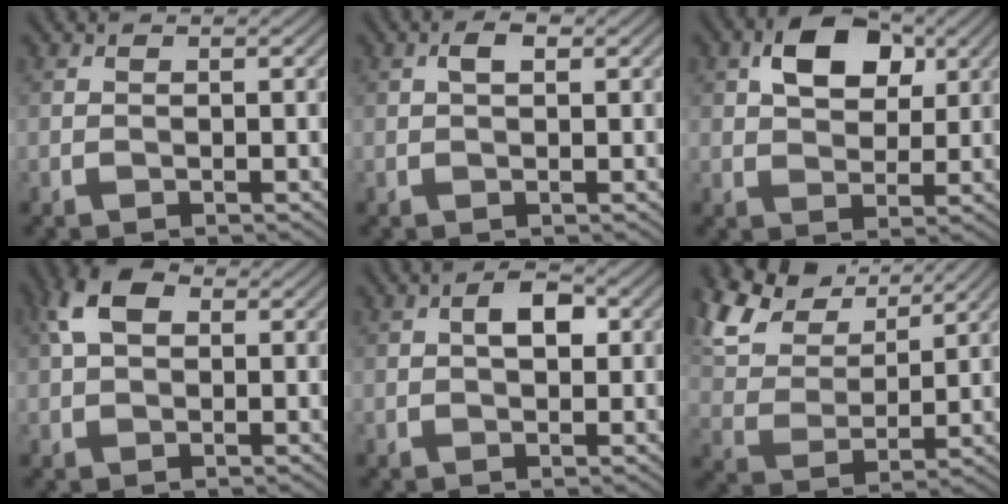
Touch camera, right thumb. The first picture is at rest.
{"total": 1.9, "force": [0.6, 0.9, 1.6], "torque": [-0.028, 0.004, 0.008]}
{"total": 7.7, "force": [3.0, 4.8, 5.3], "torque": [-0.091, 0.005, 0.045]}
{"total": 5.4, "force": [1.6, 3.3, 3.9], "torque": [-0.091, 0.016, 0.021]}
{"total": 3.1, "force": [0.5, 1.7, 2.6], "torque": [-0.043, 0.008, 0.005]}
{"total": 12.1, "force": [8.6, 5.5, 6.5], "torque": [-0.197, 0.027, 0.149]}